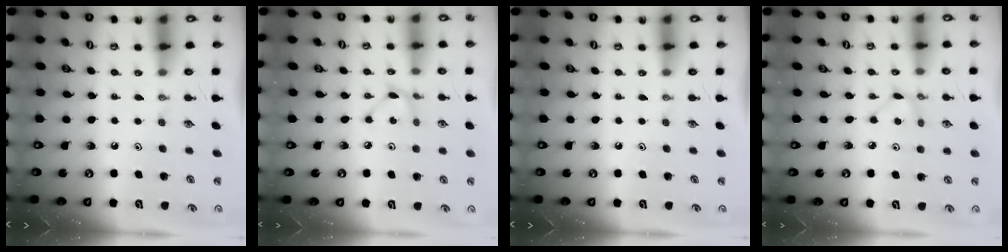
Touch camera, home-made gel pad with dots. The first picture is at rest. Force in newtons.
{"total": 2.6, "press": 2.6, "slide": 0.0}
{"total": 0.0}
{"total": 2.4, "press": 2.4, "slide": 0.2}